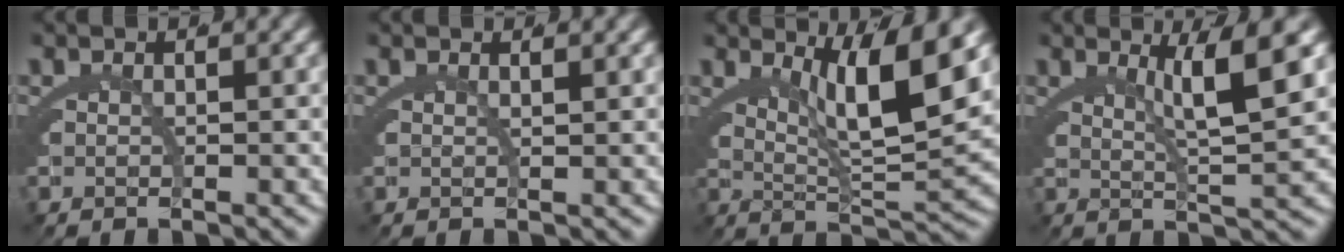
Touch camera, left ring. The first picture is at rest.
{"total": 0.8, "force": [0.6, 0.2, 0.4], "torque": [-0.012, -0.004, 0.015]}
{"total": 7.5, "force": [2.9, 1.4, 6.8], "torque": [-0.100, -0.001, 0.050]}
{"total": 5.0, "force": [2.0, 0.2, 4.6], "torque": [-0.067, -0.001, 0.039]}